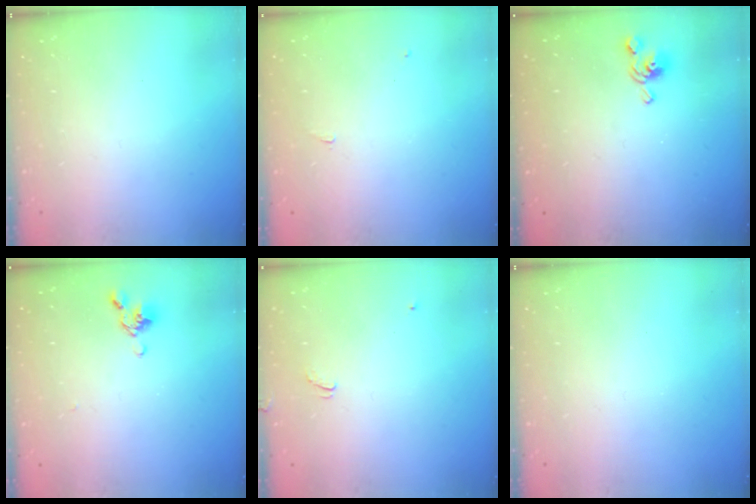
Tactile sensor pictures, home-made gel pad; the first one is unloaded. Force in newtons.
{"total": 4.1, "press": 4.1, "slide": 0.4}
{"total": 4.1, "press": 4.0, "slide": 0.6}
{"total": 5.1, "press": 4.9, "slide": 1.0}
{"total": 2.1, "press": 2.1, "slide": 0.5}
{"total": 0.0}